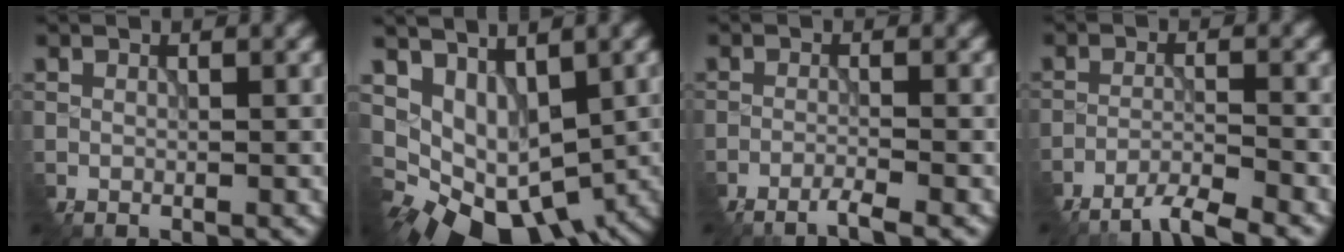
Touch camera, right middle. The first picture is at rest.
{"total": 6.7, "force": [-0.6, 5.2, 4.2], "torque": [-0.050, -0.006, 0.018]}
{"total": 2.4, "force": [-2.1, 0.0, 1.2], "torque": [-0.022, 0.004, -0.044]}
{"total": 4.1, "force": [-3.7, 0.3, 1.8], "torque": [-0.032, -0.001, -0.068]}